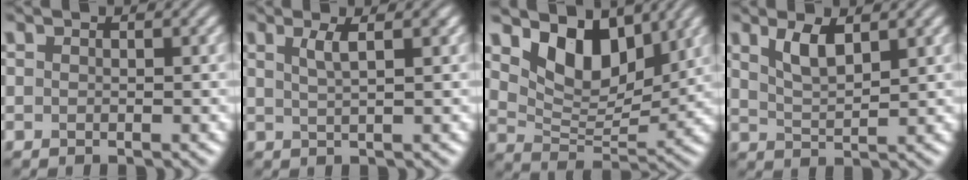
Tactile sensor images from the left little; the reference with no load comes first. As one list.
[{"total": 2.4, "force": [1.0, 0.7, 2.1], "torque": [-0.028, 0.005, 0.013]}, {"total": 7.1, "force": [4.0, 4.0, 4.4], "torque": [-0.080, -0.014, 0.066]}, {"total": 3.1, "force": [1.8, 1.0, 2.3], "torque": [-0.050, -0.003, 0.037]}]